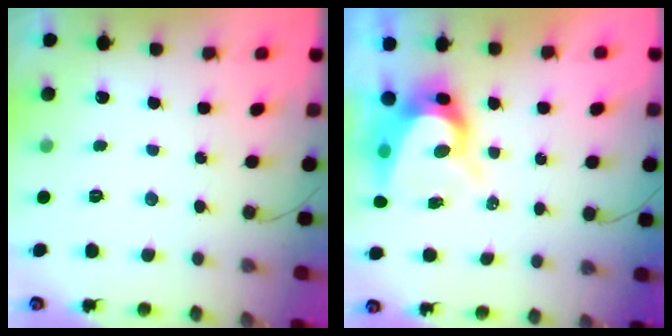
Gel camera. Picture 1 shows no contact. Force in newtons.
{"total": 8.0, "press": 7.9, "slide": 0.7}